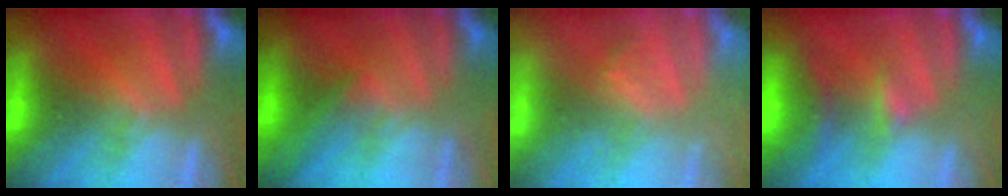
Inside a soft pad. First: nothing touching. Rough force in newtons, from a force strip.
{"total": 2.0}
{"total": 2.1}
{"total": 6.5}